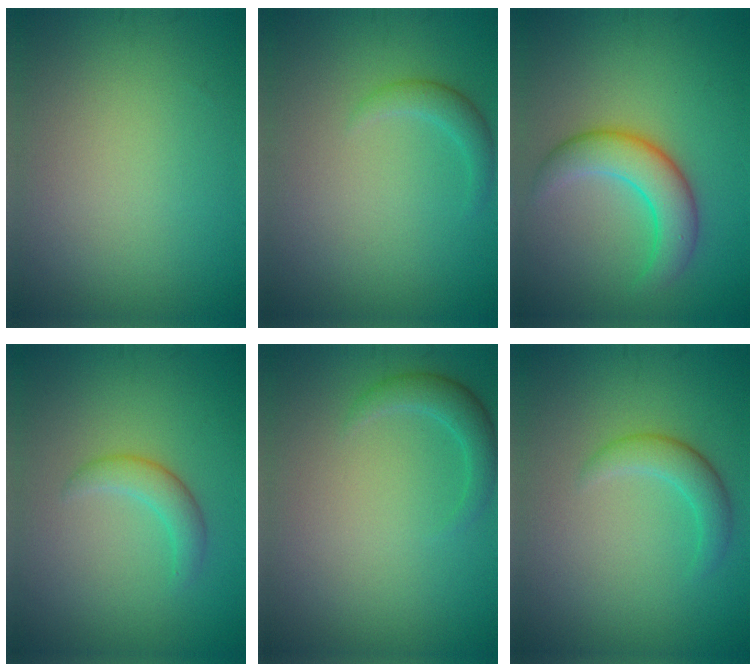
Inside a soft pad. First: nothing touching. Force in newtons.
{"total": 1.5, "press": 1.5, "slide": 0.2}
{"total": 5.0, "press": 5.0, "slide": 0.1}
{"total": 2.2, "press": 2.2, "slide": 0.2}
{"total": 2.1, "press": 2.1, "slide": 0.2}
{"total": 2.4, "press": 2.4, "slide": 0.1}